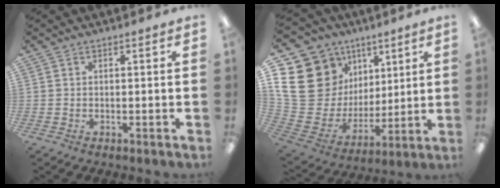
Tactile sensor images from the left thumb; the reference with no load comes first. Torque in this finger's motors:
{"motor_torque": [0.45, 0.70, 1.38, -1.39, 0.42]}